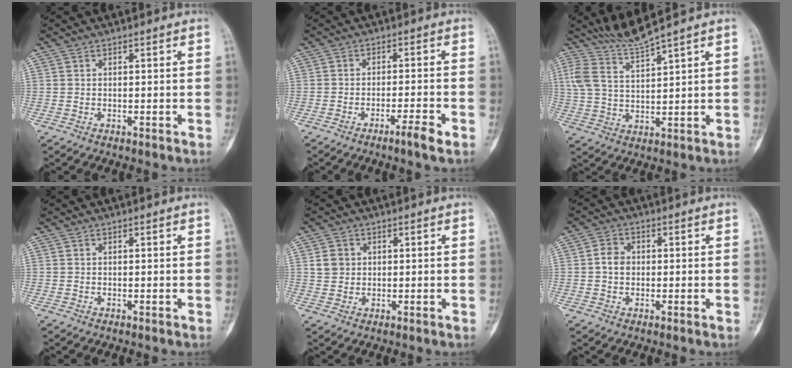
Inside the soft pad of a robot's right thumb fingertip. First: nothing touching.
{"total": 4.0, "force": [-2.5, 0.0, 3.0], "torque": [-0.057, 0.013, -0.046]}
{"total": 5.9, "force": [5.3, -1.1, 2.2], "torque": [-0.051, -0.045, 0.117]}
{"total": 0.0}
{"total": 3.2, "force": [0.8, 2.9, 1.2], "torque": [-0.008, 0.001, 0.016]}
{"total": 3.1, "force": [0.0, 2.5, 1.8], "torque": [-0.023, 0.009, -0.006]}